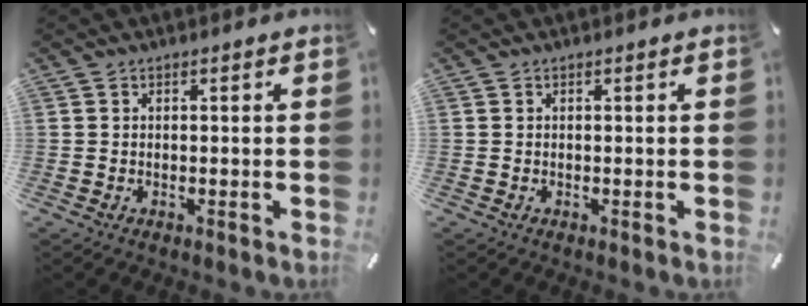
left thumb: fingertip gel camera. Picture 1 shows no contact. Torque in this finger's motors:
{"motor_torque": [-0.03, 0.03, -0.03, -0.03, 0.00]}